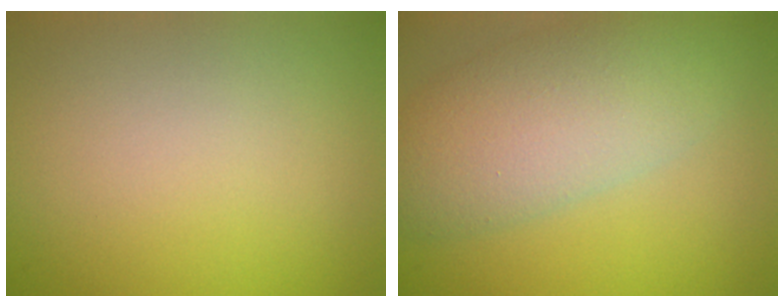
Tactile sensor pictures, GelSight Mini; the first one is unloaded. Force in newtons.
{"total": 7.2, "press": 7.2, "slide": 0.5}